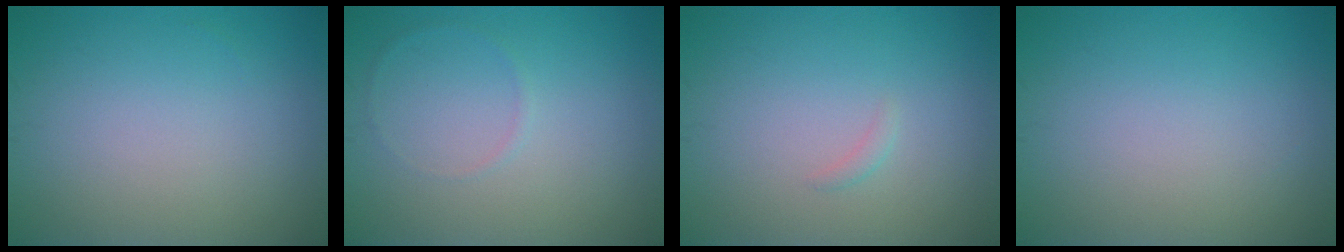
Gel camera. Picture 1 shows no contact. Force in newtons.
{"total": 0.6, "press": 0.6, "slide": 0.1}
{"total": 0.6, "press": 0.6, "slide": 0.0}
{"total": 0.0}